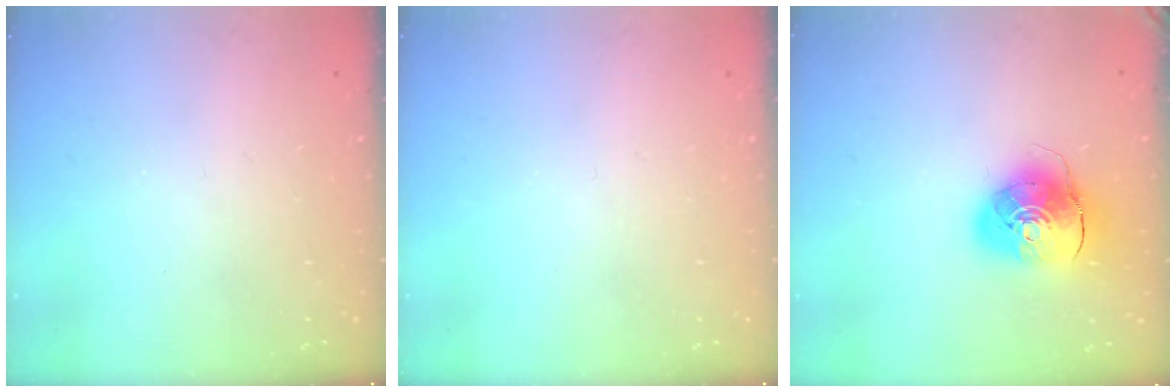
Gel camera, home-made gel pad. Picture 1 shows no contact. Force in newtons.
{"total": 0.0}
{"total": 10.5, "press": 10.4, "slide": 1.6}